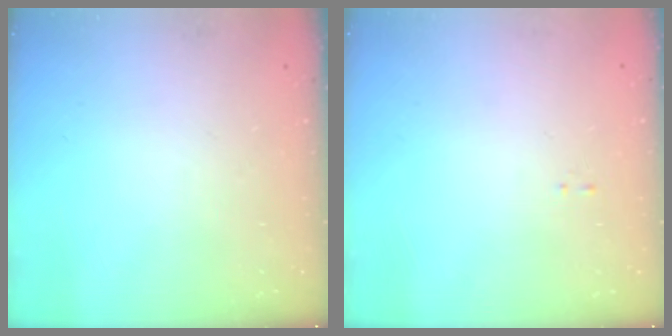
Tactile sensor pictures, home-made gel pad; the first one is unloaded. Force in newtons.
{"total": 0.0}